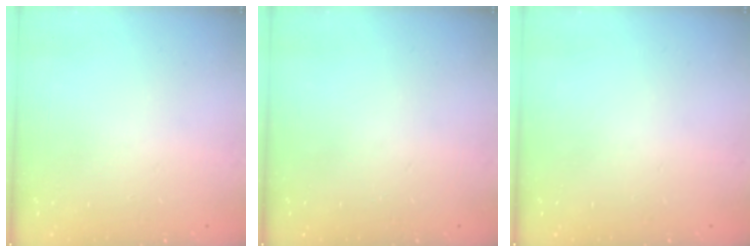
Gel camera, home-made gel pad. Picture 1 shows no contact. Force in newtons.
{"total": 0.0}
{"total": 0.0}